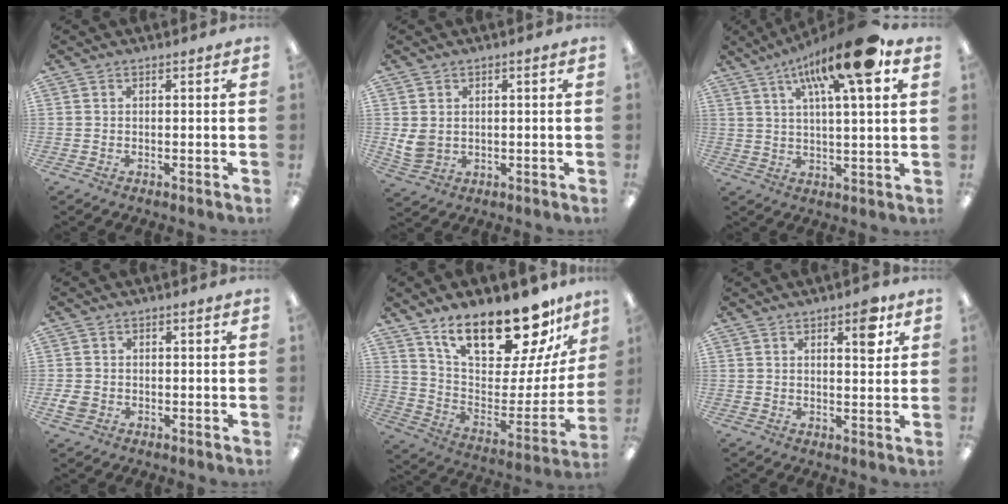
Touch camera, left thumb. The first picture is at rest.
{"total": 4.5, "force": [1.0, 3.6, 2.5], "torque": [-0.045, -0.002, 0.022]}
{"total": 19.0, "force": [10.3, 4.5, 15.3], "torque": [-0.240, -0.040, 0.155]}
{"total": 2.9, "force": [-0.8, 2.4, 1.4], "torque": [-0.029, 0.003, -0.016]}
{"total": 23.3, "force": [17.5, 7.8, 13.4], "torque": [-0.200, -0.127, 0.296]}
{"total": 6.0, "force": [3.2, 2.3, 4.5], "torque": [-0.049, -0.015, 0.046]}